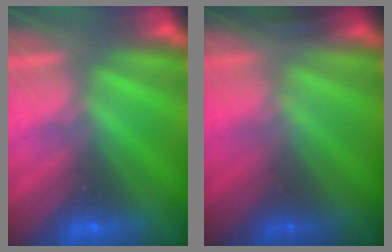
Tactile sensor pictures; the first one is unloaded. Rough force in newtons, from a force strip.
{"total": 1.5}